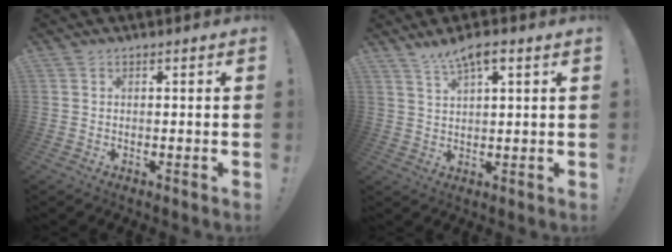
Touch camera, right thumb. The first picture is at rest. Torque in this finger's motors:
{"motor_torque": [-0.12, 0.15, 0.15, 0.00, 0.21]}